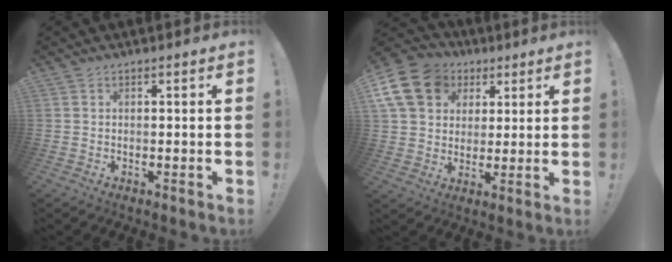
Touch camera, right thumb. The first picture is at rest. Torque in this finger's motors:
{"motor_torque": [0.44, 0.77, 1.40, 0.45, 0.10]}